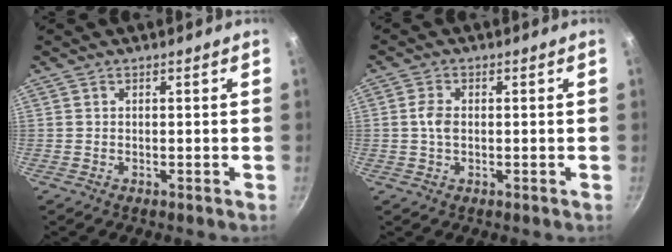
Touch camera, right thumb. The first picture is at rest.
{"total": 3.3, "force": [0.0, 2.2, 2.6], "torque": [-0.052, 0.008, -0.003]}